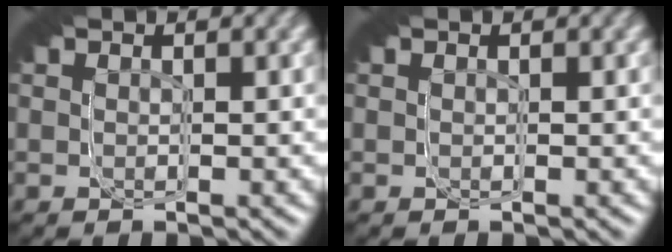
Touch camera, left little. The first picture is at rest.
{"total": 0.0}